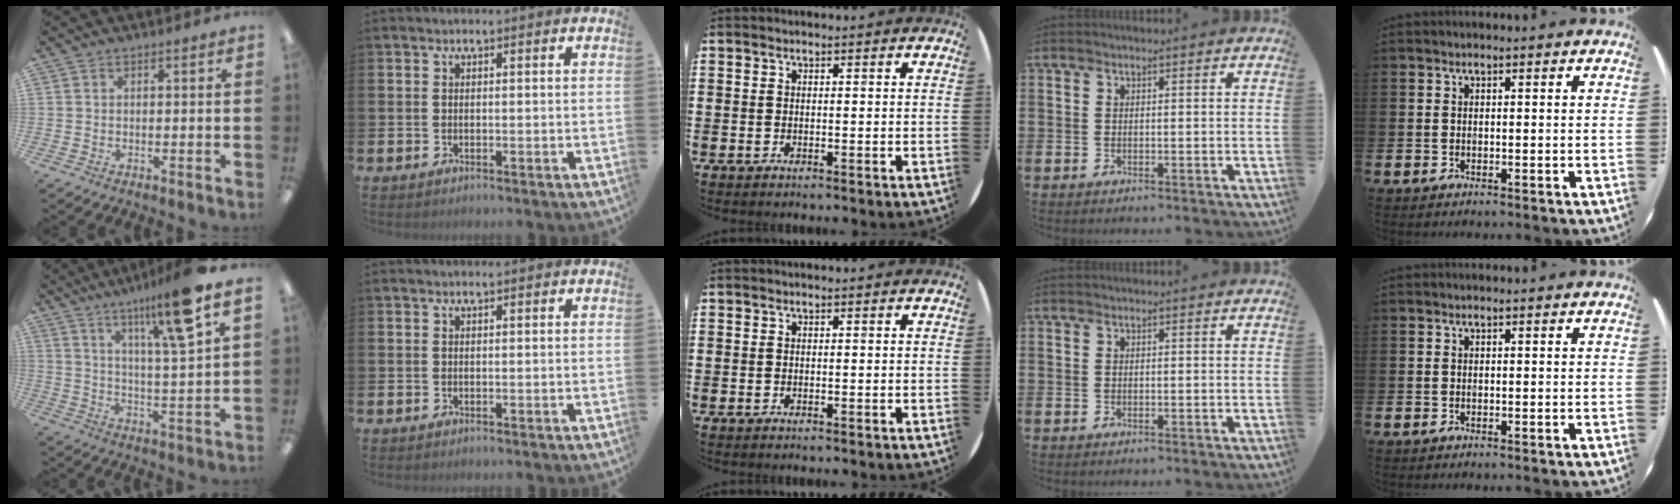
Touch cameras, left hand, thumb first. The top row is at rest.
{"thumb": {"total": 14.7, "force": [9.6, 1.8, 11.0], "torque": [-0.179, -0.040, 0.144]}}